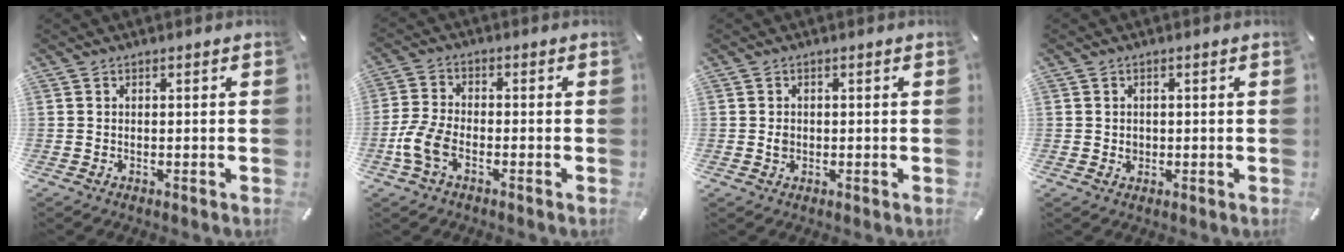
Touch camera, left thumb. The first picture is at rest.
{"total": 6.7, "force": [-2.9, 3.7, 4.8], "torque": [-0.114, 0.001, -0.057]}
{"total": 1.4, "force": [0.0, 1.2, 0.7], "torque": [-0.007, 0.000, -0.002]}
{"total": 1.4, "force": [0.1, 1.3, 0.4], "torque": [-0.009, 0.005, 0.000]}